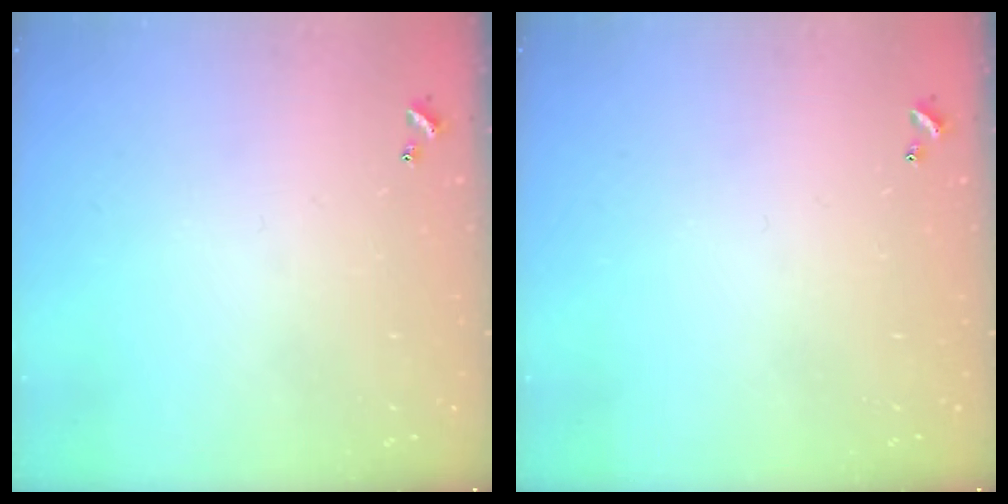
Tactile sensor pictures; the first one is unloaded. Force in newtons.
{"total": 0.0}